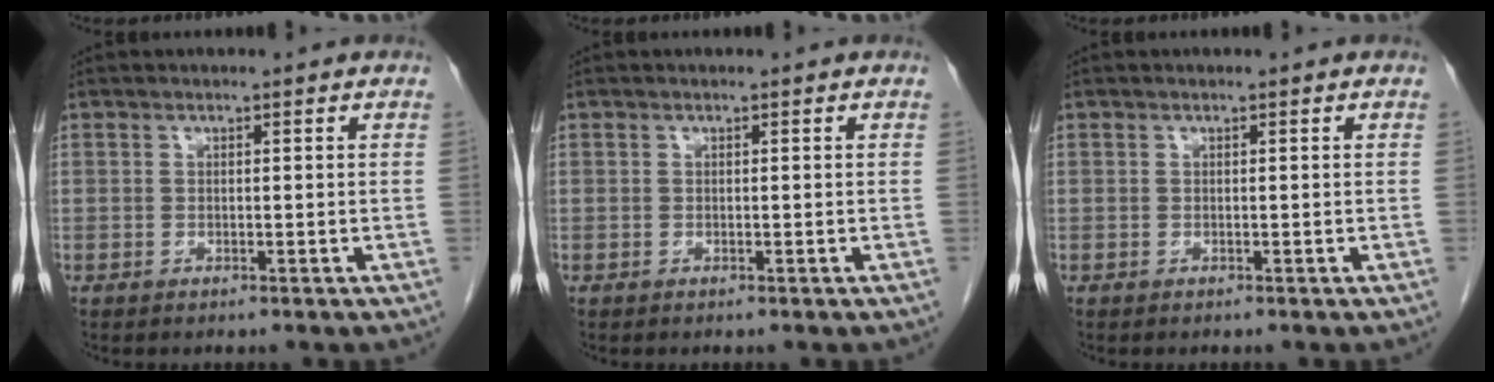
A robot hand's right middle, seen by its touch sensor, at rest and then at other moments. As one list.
[{"total": 0.0}, {"total": 0.0}]